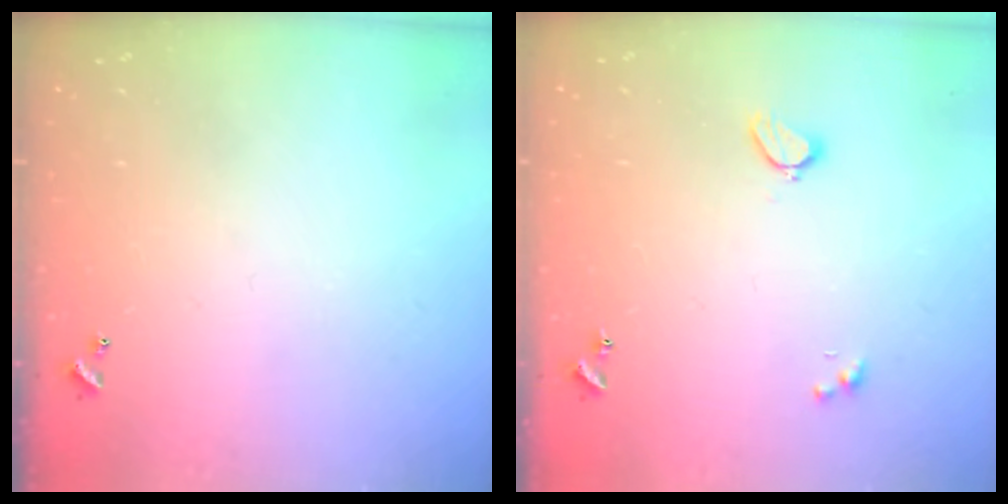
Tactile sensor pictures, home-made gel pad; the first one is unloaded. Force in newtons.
{"total": 1.9, "press": 1.9, "slide": 0.6}